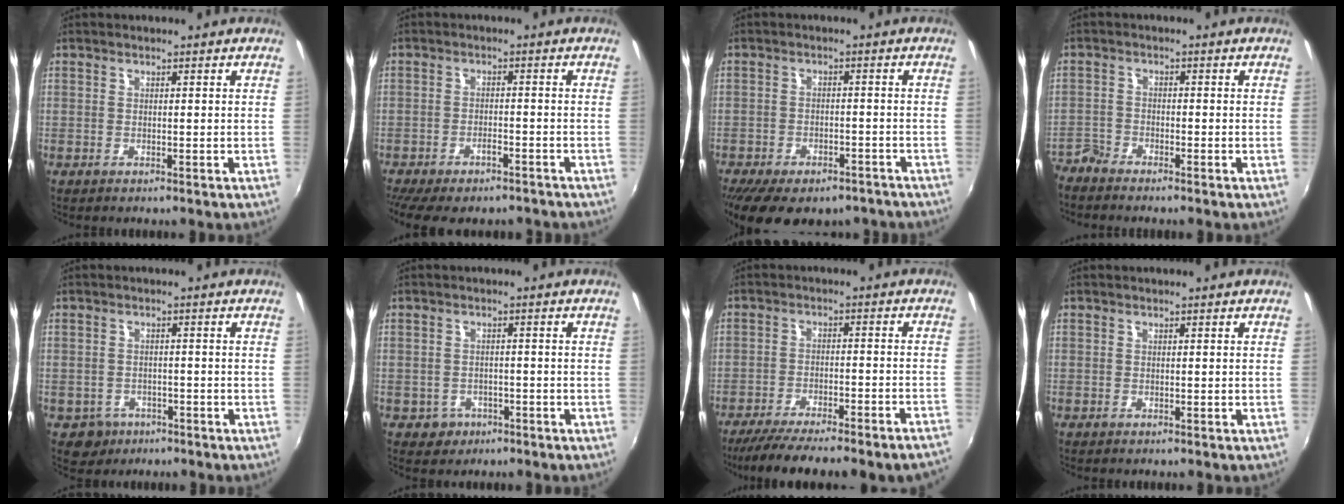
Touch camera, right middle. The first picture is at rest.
{"total": 8.6, "force": [-7.2, 2.6, 4.0], "torque": [-0.094, -0.025, -0.108]}
{"total": 16.1, "force": [-12.0, 7.1, 8.0], "torque": [-0.170, -0.029, -0.163]}
{"total": 3.4, "force": [-3.4, 0.5, -0.1], "torque": [-0.006, -0.007, -0.078]}
{"total": 4.1, "force": [-2.1, 3.5, 0.7], "torque": [-0.026, 0.001, -0.026]}
{"total": 4.0, "force": [-1.7, 3.5, 0.8], "torque": [-0.029, 0.002, -0.021]}
{"total": 14.4, "force": [-12.4, 0.4, 7.2], "torque": [-0.134, -0.031, -0.180]}
{"total": 0.0}